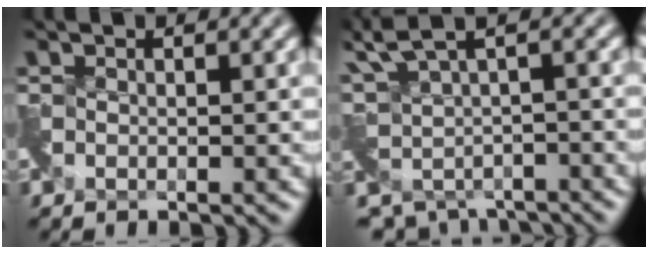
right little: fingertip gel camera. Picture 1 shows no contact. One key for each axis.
{"total": 4.8, "fx": 0.7, "fy": 2.8, "fz": 3.8, "tx": -0.100, "ty": -0.033, "tz": 0.036}